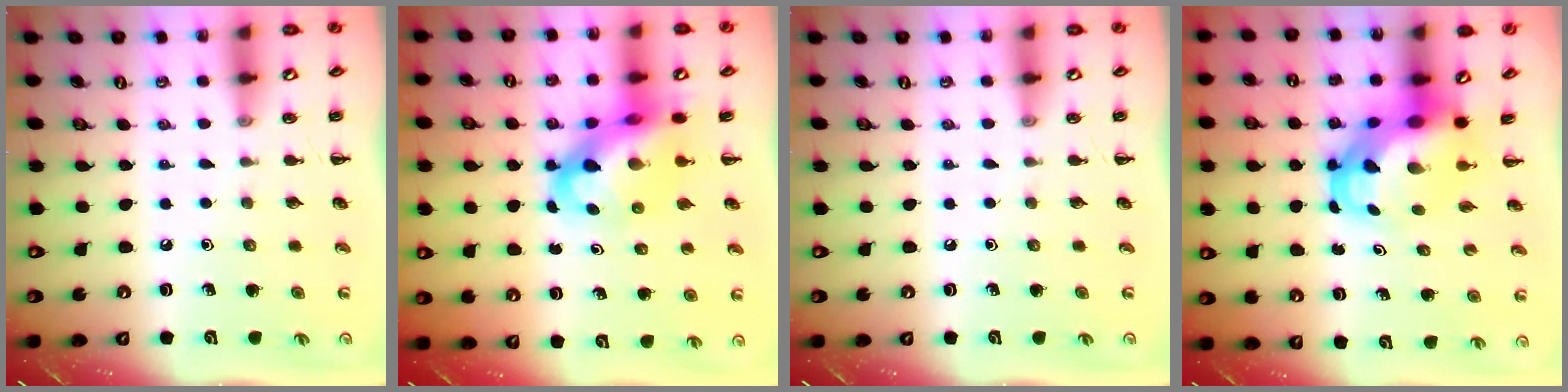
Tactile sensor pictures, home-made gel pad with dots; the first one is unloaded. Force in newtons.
{"total": 10.1, "press": 9.8, "slide": 2.5}
{"total": 0.0}
{"total": 7.8, "press": 7.8, "slide": 1.1}